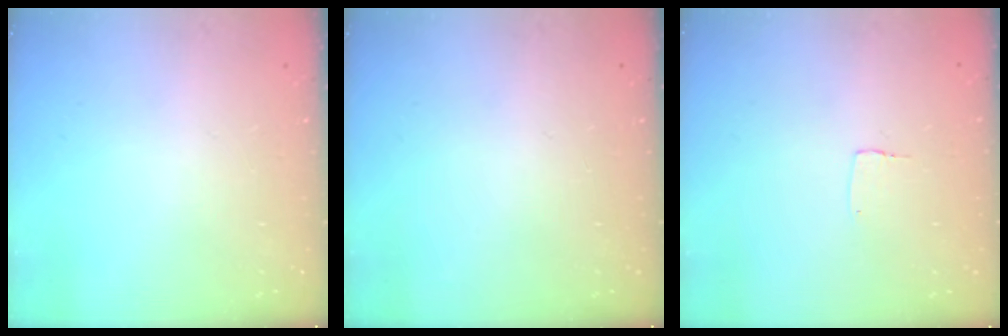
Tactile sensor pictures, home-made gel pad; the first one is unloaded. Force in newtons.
{"total": 0.0}
{"total": 3.3, "press": 3.3, "slide": 0.1}